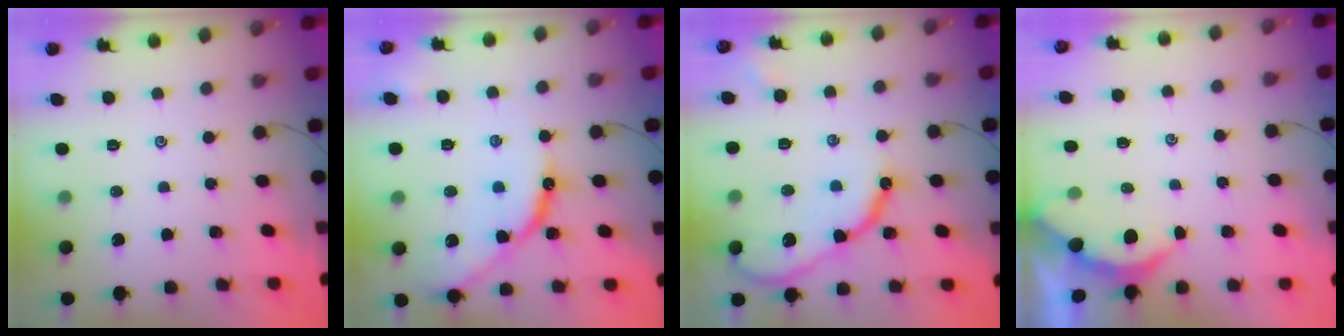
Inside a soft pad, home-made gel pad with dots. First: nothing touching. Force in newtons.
{"total": 12.1, "press": 12.1, "slide": 1.1}
{"total": 12.1, "press": 12.1, "slide": 1.1}
{"total": 2.2, "press": 2.2, "slide": 0.4}